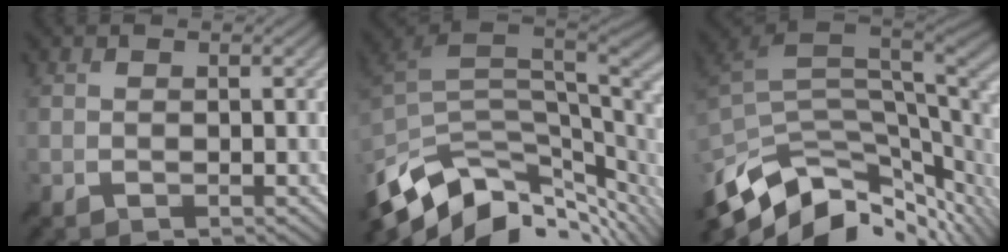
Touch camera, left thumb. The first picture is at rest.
{"total": 13.0, "force": [-5.8, 6.5, 9.6], "torque": [-0.203, -0.030, -0.092]}
{"total": 13.3, "force": [-5.6, 6.1, 10.4], "torque": [-0.217, -0.028, -0.088]}